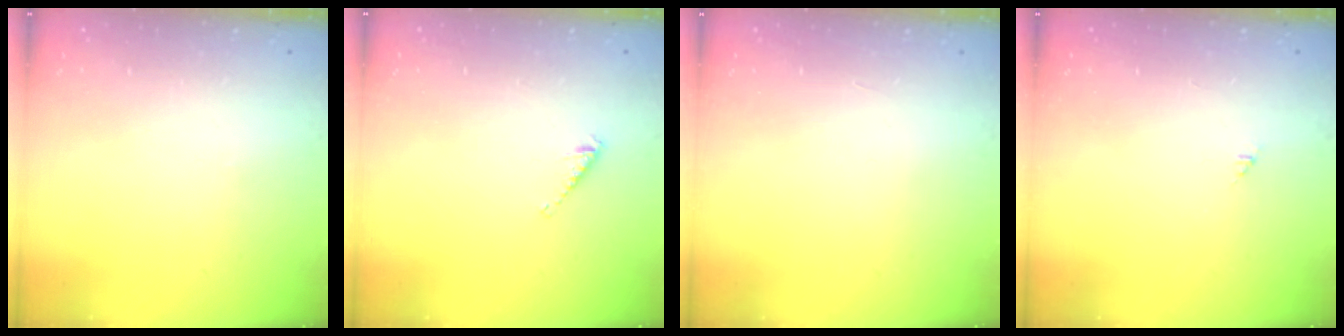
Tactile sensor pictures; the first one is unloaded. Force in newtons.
{"total": 2.9, "press": 2.9, "slide": 0.6}
{"total": 0.0}
{"total": 1.0, "press": 1.0, "slide": 0.2}